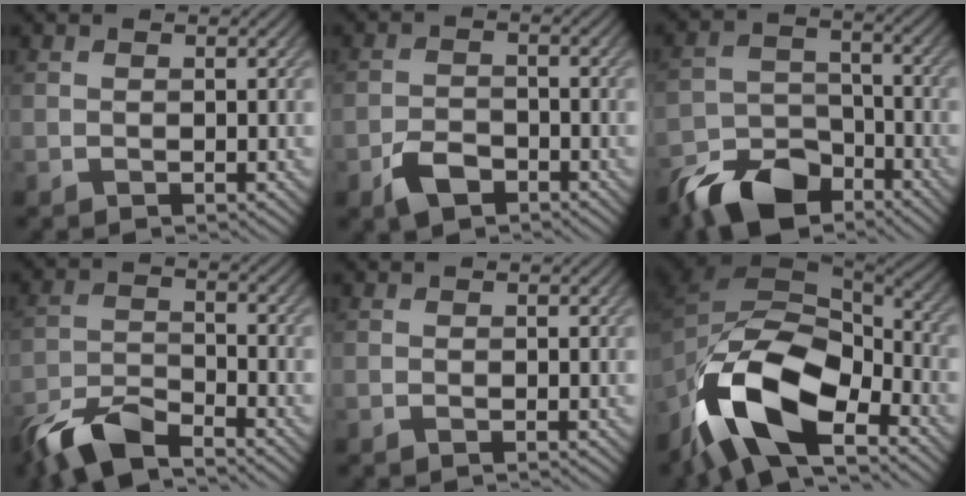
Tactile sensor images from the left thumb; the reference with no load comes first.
{"total": 3.9, "force": [-2.6, 2.1, 2.1], "torque": [-0.042, -0.004, -0.055]}
{"total": 10.2, "force": [-7.7, 5.0, 4.5], "torque": [-0.090, -0.006, -0.149]}
{"total": 7.5, "force": [-6.1, 2.0, 3.7], "torque": [-0.078, -0.006, -0.129]}
{"total": 0.0}
{"total": 17.3, "force": [-9.5, 8.3, 11.8], "torque": [-0.260, -0.040, -0.162]}